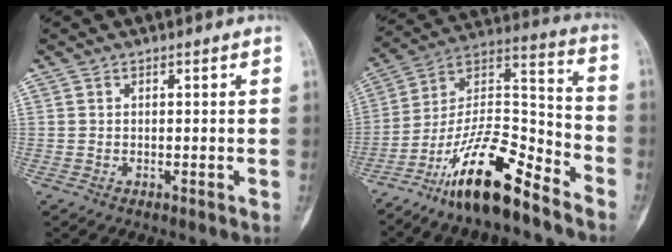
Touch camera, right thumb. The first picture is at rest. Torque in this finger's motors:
{"motor_torque": [0.47, 0.30, 1.46, -1.30, 0.22]}